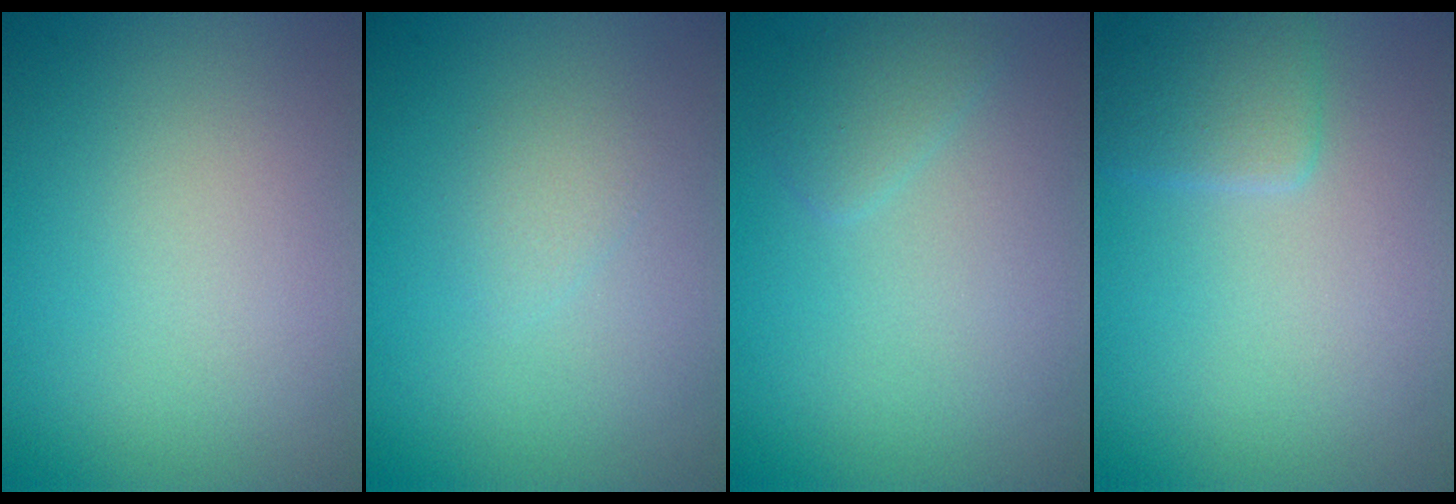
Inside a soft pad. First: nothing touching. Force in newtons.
{"total": 1.0, "press": 1.0, "slide": 0.0}
{"total": 1.4, "press": 1.4, "slide": 0.1}
{"total": 2.6, "press": 2.6, "slide": 0.1}